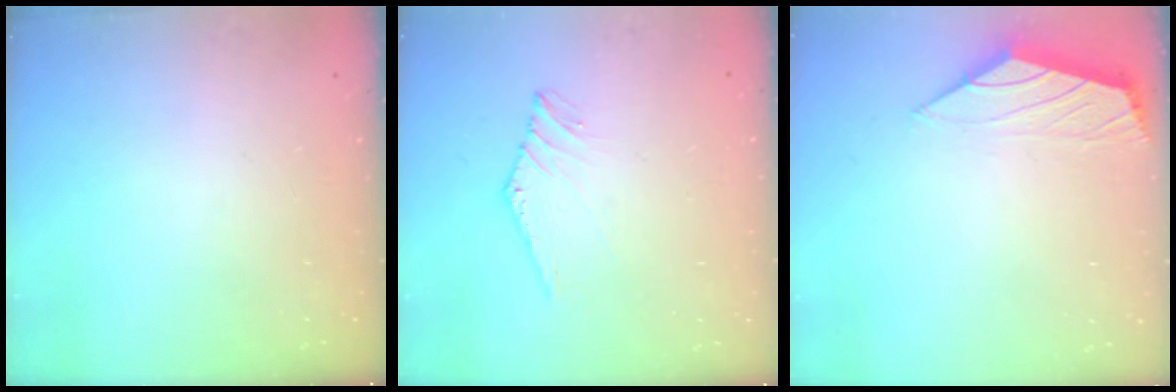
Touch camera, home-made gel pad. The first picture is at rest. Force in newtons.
{"total": 0.9, "press": 0.8, "slide": 0.3}
{"total": 0.8, "press": 0.6, "slide": 0.6}